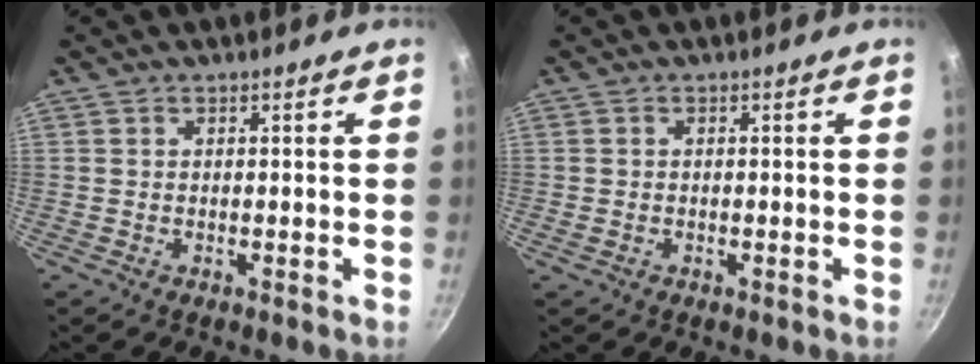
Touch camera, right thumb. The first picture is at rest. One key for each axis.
{"total": 0.8, "fx": -0.3, "fy": 0.6, "fz": 0.4, "tx": -0.008, "ty": 0.001, "tz": -0.004}